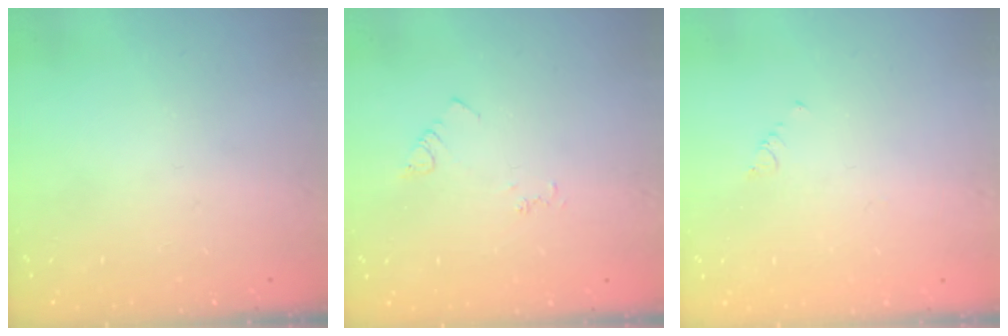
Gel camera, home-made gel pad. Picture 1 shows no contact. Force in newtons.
{"total": 3.3, "press": 3.3, "slide": 0.6}
{"total": 0.7, "press": 0.6, "slide": 0.2}